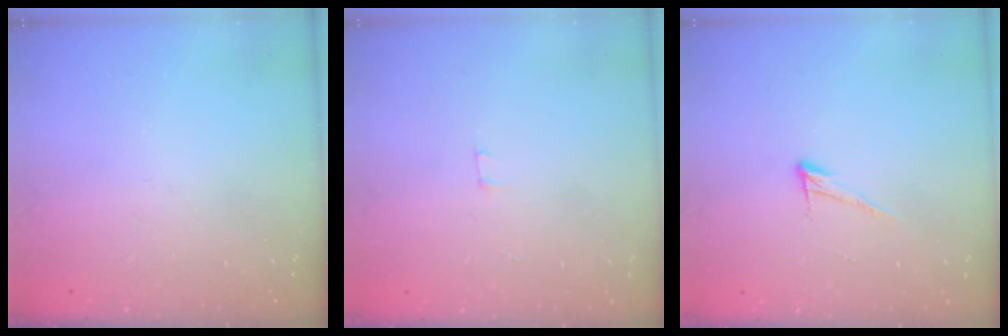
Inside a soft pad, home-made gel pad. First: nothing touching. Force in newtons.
{"total": 1.8, "press": 1.8, "slide": 0.1}
{"total": 6.6, "press": 6.6, "slide": 0.3}